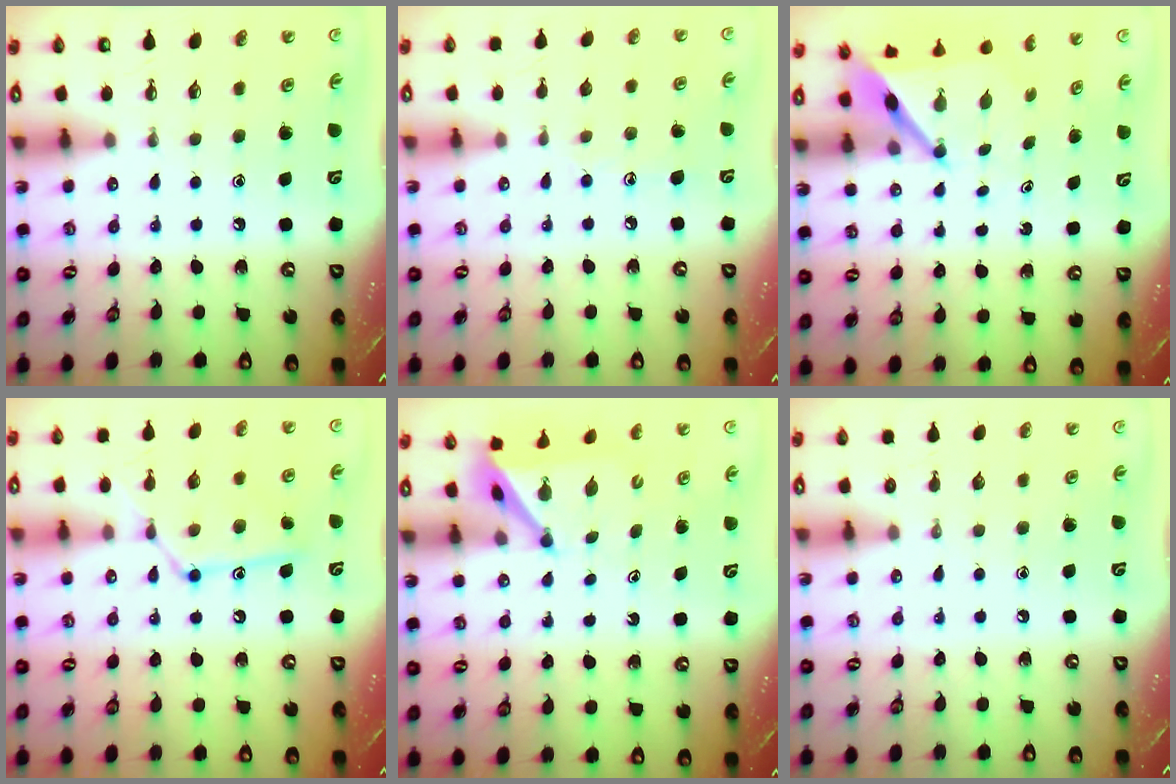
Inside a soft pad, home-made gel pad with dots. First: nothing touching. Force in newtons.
{"total": 5.7, "press": 5.7, "slide": 0.5}
{"total": 5.0, "press": 4.9, "slide": 0.5}
{"total": 13.8, "press": 13.8, "slide": 1.0}
{"total": 4.7, "press": 4.7, "slide": 0.5}
{"total": 0.0}